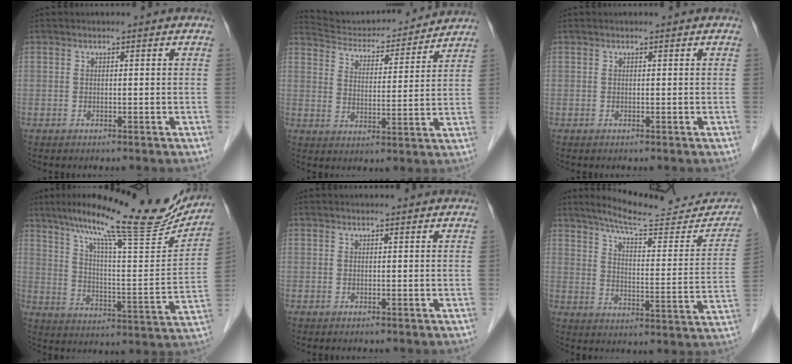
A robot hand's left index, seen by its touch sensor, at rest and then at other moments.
{"total": 15.2, "force": [14.7, 2.3, 2.9], "torque": [-0.045, 0.007, 0.215]}
{"total": 0.0}
{"total": 21.8, "force": [18.1, 1.7, 12.0], "torque": [-0.192, -0.012, 0.263]}
{"total": 0.5, "force": [0.5, 0.0, 0.1], "torque": [-0.002, 0.002, 0.009]}
{"total": 18.1, "force": [16.6, 2.6, 6.8], "torque": [-0.087, -0.040, 0.214]}